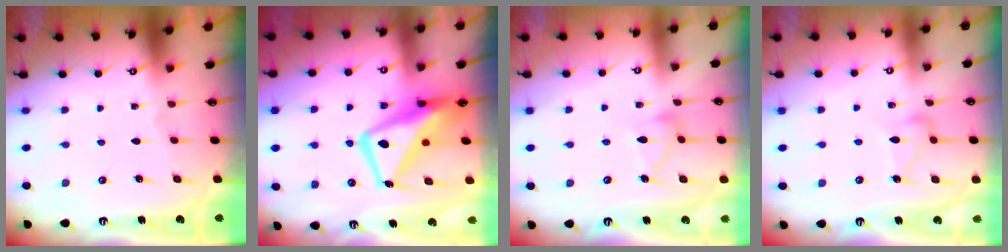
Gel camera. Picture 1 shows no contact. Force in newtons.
{"total": 15.4, "press": 15.3, "slide": 1.5}
{"total": 9.6, "press": 9.6, "slide": 0.5}
{"total": 8.7, "press": 8.7, "slide": 0.4}